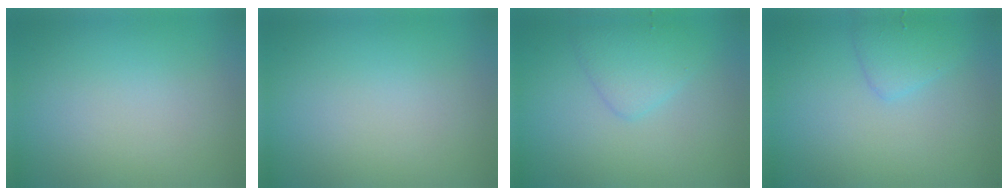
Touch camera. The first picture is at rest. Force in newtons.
{"total": 0.0}
{"total": 2.5, "press": 2.5, "slide": 0.1}
{"total": 1.9, "press": 1.9, "slide": 0.1}